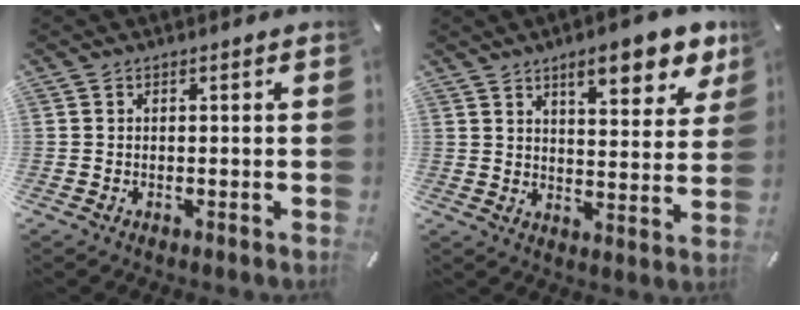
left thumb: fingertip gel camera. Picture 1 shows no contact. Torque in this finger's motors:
{"motor_torque": [1.88, 1.79, 1.32, -1.44, 0.19]}